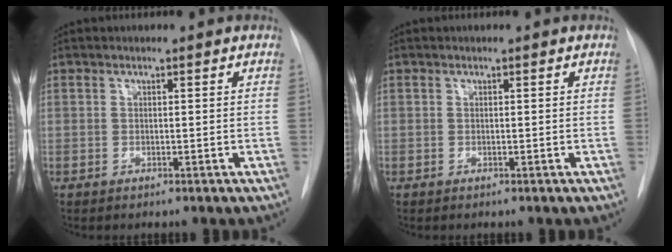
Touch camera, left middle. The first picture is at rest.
{"total": 0.0}